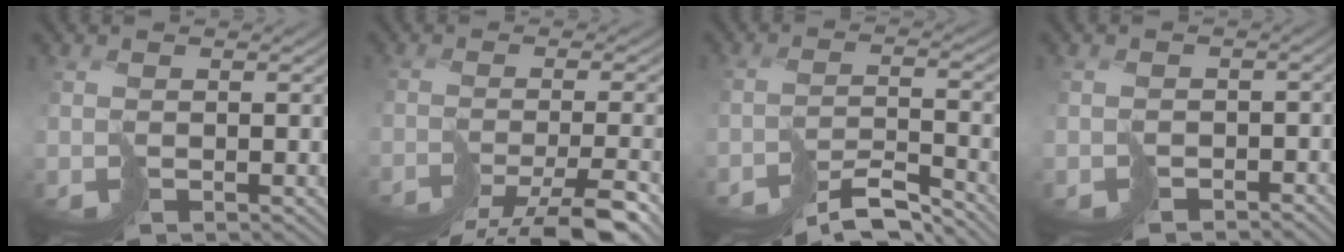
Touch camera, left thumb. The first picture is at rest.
{"total": 9.8, "force": [-7.7, 1.1, 6.0], "torque": [-0.081, -0.005, -0.109]}
{"total": 7.2, "force": [-6.5, 0.8, 3.1], "torque": [-0.040, 0.002, -0.105]}
{"total": 3.0, "force": [-2.1, 2.1, 0.6], "torque": [0.005, -0.012, -0.034]}